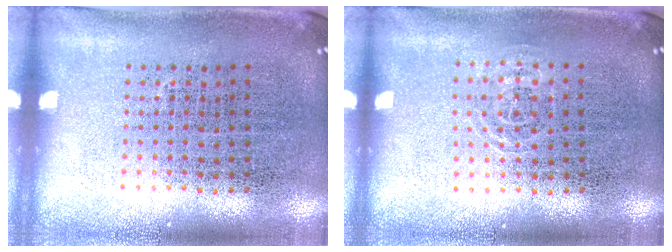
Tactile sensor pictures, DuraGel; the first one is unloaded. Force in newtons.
{"total": 0.9, "press": 0.6, "slide": 0.7}